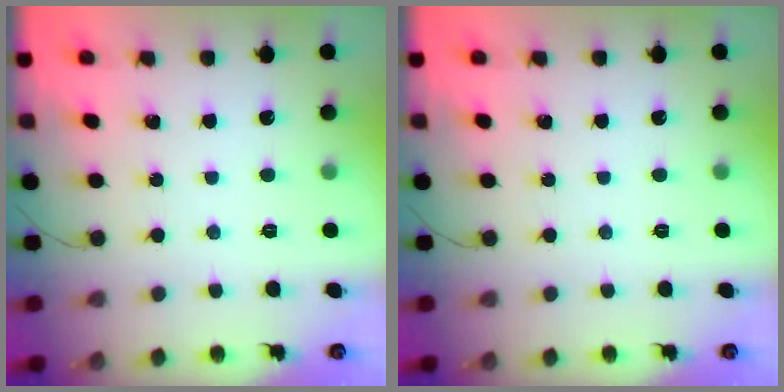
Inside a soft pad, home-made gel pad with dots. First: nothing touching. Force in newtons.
{"total": 0.0}